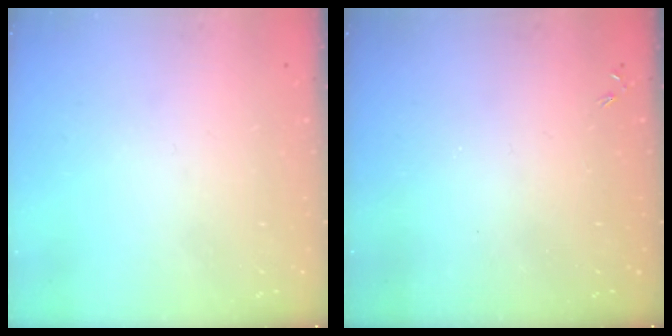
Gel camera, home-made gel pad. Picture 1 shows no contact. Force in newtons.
{"total": 0.0}